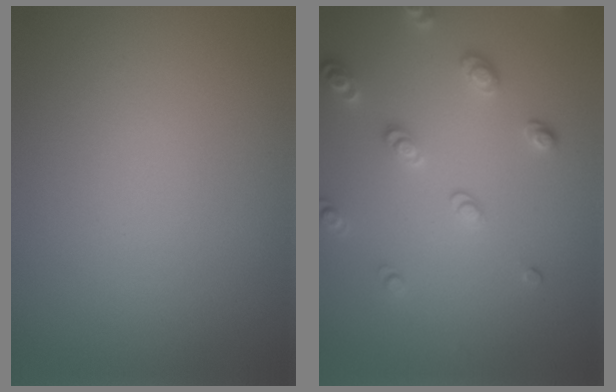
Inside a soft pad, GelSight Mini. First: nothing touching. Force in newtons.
{"total": 2.7, "press": 2.7, "slide": 0.5}